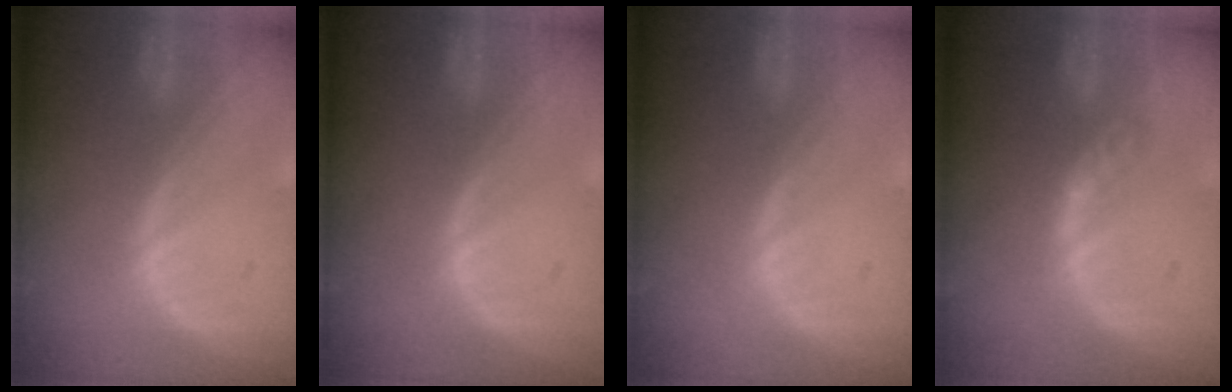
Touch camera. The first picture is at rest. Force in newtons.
{"total": 0.0}
{"total": 0.0}
{"total": 2.8, "press": 2.5, "slide": 1.2}